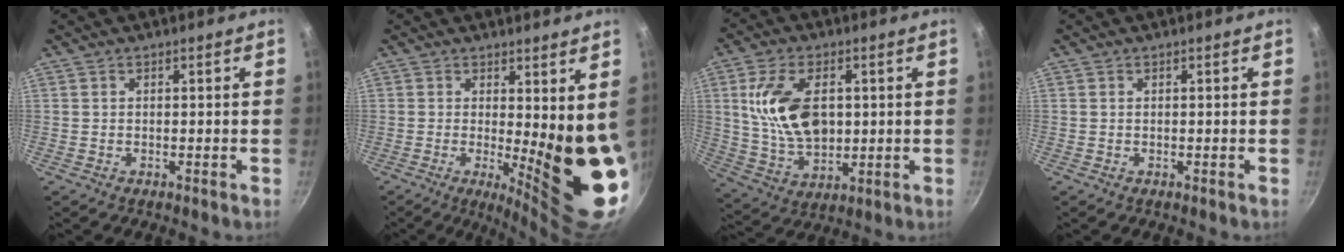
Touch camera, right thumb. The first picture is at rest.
{"total": 11.9, "force": [1.2, 2.9, 11.4], "torque": [-0.124, -0.044, 0.025]}
{"total": 14.6, "force": [2.2, 8.8, 11.4], "torque": [-0.192, -0.013, 0.048]}
{"total": 0.0}